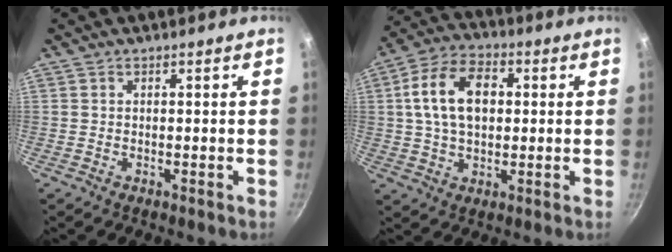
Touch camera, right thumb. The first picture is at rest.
{"total": 13.6, "force": [2.3, 8.8, 10.0], "torque": [-0.163, 0.015, 0.030]}